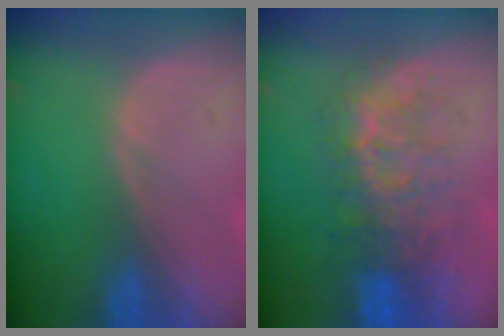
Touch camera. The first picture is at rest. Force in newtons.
{"total": 8.7, "press": 8.1, "slide": 3.1}